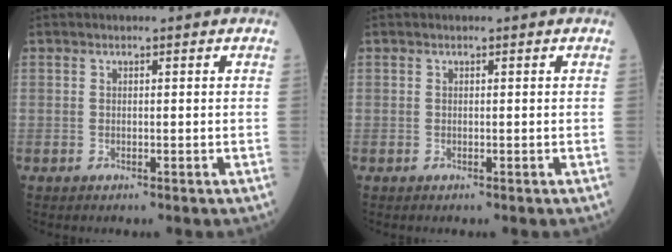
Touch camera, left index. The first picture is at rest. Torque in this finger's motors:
{"motor_torque": [0.00, 0.00, -0.01, 0.00]}